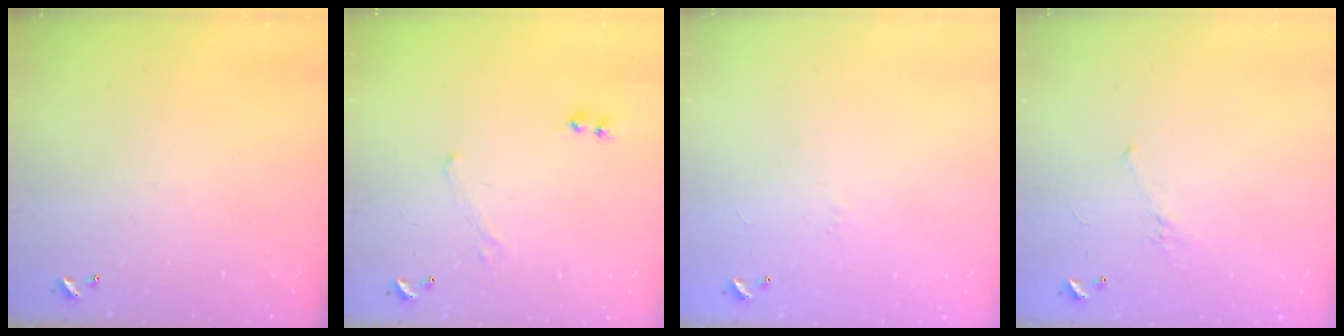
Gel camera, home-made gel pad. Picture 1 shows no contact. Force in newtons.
{"total": 0.7, "press": 0.6, "slide": 0.2}
{"total": 6.6, "press": 6.6, "slide": 0.7}
{"total": 2.8, "press": 2.6, "slide": 1.1}